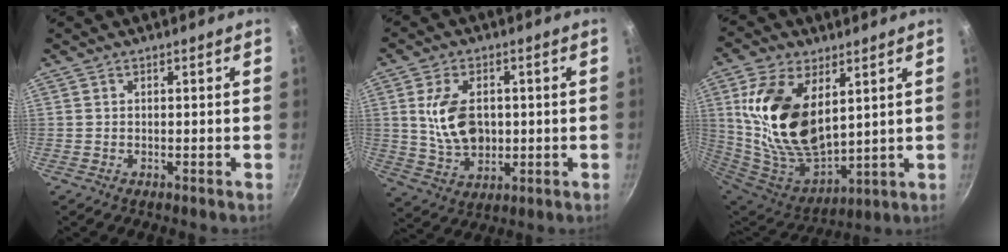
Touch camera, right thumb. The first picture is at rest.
{"total": 11.4, "force": [1.1, 7.6, 8.4], "torque": [-0.135, -0.008, 0.028]}
{"total": 21.5, "force": [6.2, 12.3, 16.5], "torque": [-0.301, -0.045, 0.134]}